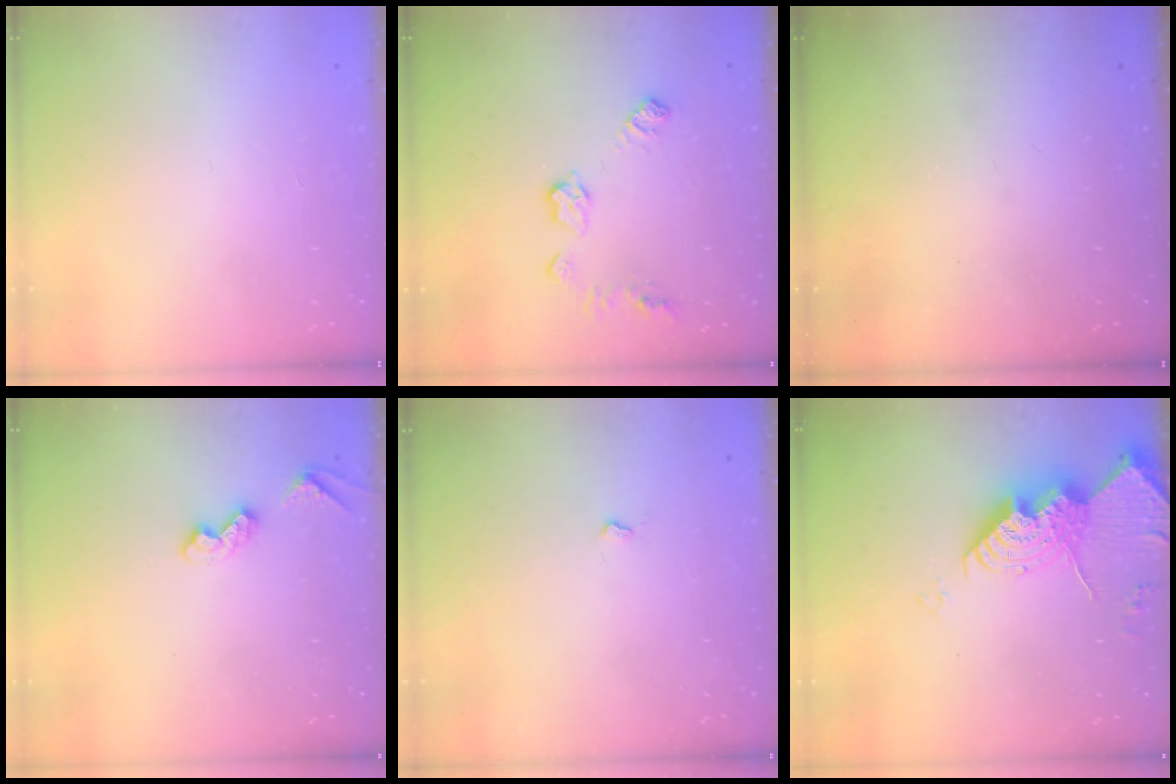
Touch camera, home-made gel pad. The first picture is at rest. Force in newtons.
{"total": 8.7, "press": 8.7, "slide": 0.2}
{"total": 0.0}
{"total": 5.4, "press": 5.3, "slide": 0.7}
{"total": 1.9, "press": 1.9, "slide": 0.4}
{"total": 15.6, "press": 15.5, "slide": 1.5}